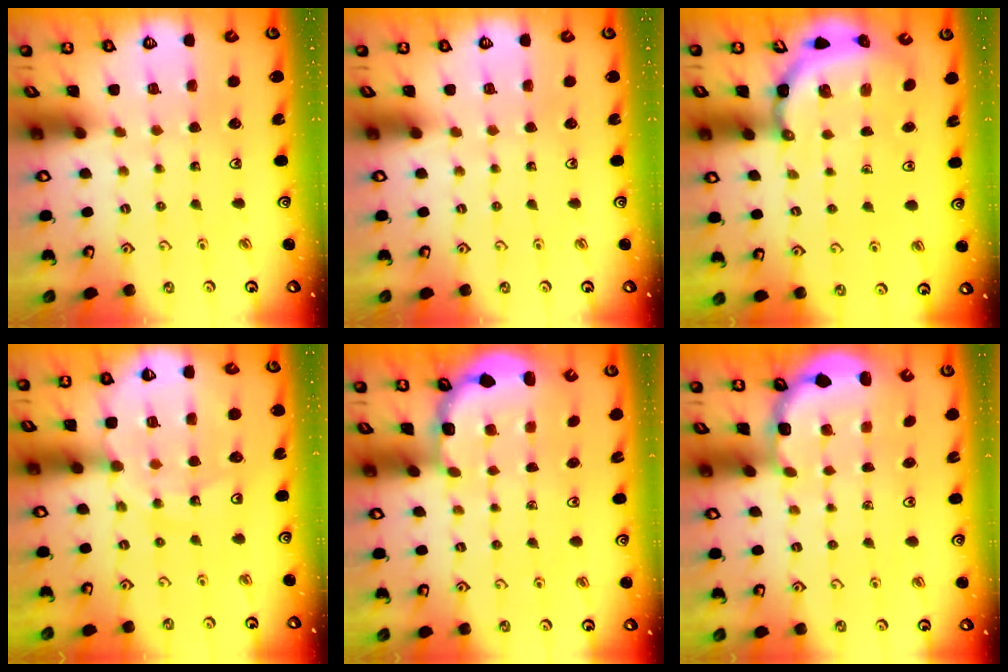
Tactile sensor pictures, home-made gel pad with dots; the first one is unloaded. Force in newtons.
{"total": 0.0}
{"total": 4.3, "press": 3.9, "slide": 1.8}
{"total": 14.2, "press": 13.8, "slide": 3.4}
{"total": 2.9, "press": 2.4, "slide": 1.8}
{"total": 3.0, "press": 2.4, "slide": 1.8}